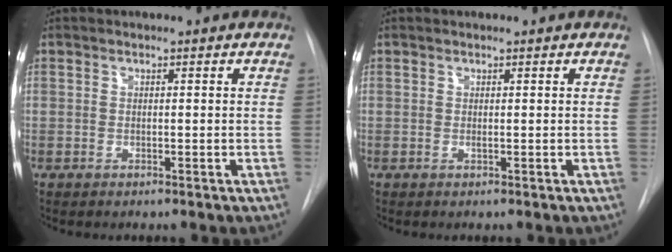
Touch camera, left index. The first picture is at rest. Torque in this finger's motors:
{"motor_torque": [0.21, -0.06, 0.02, 0.02]}